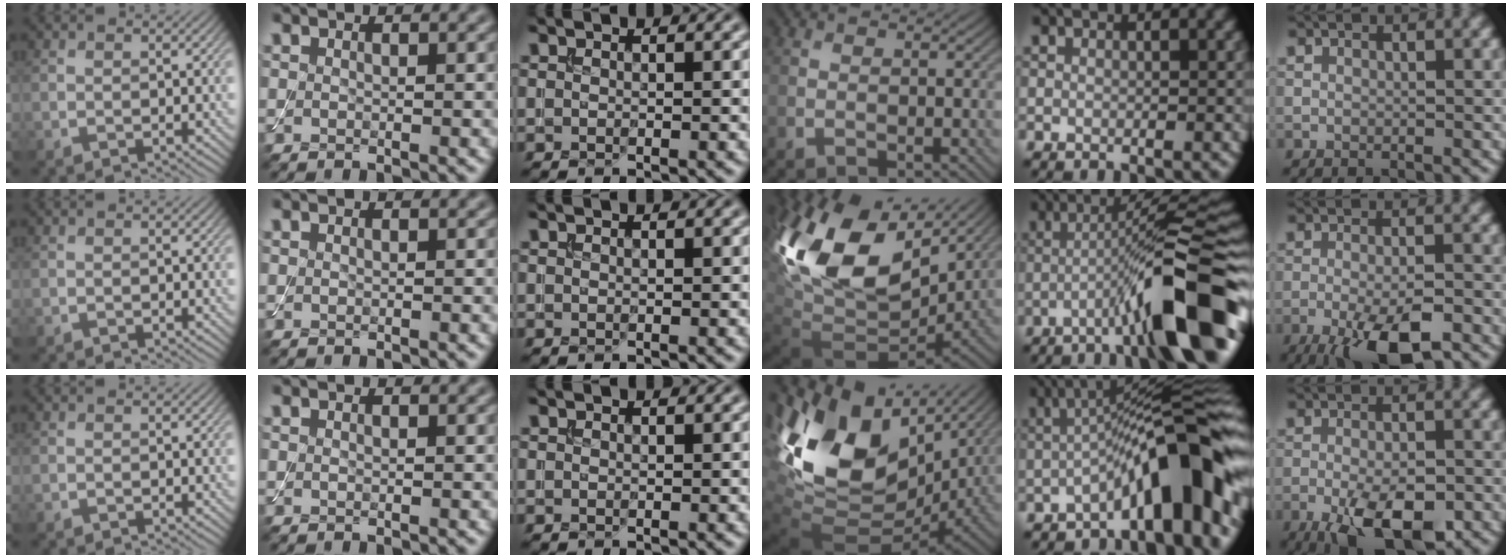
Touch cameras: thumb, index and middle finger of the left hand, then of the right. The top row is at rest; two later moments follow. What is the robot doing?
{"motion": "assemble", "object": "toy tower of hanoi"}